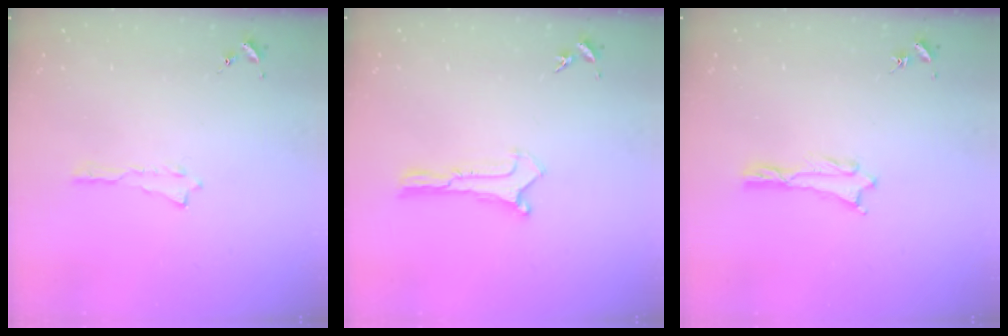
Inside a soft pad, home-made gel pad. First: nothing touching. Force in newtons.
{"total": 0.0}
{"total": 0.7, "press": 0.7, "slide": 0.1}